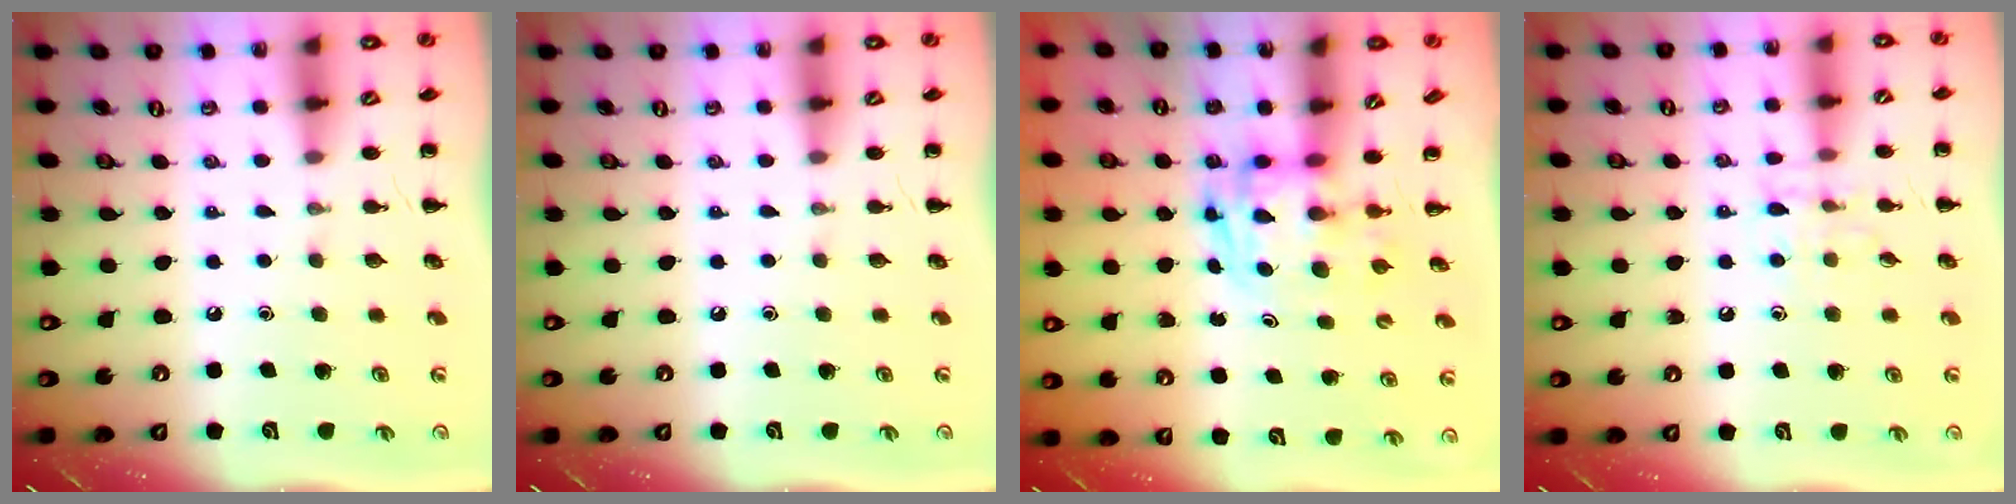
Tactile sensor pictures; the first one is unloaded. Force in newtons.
{"total": 0.0}
{"total": 2.9, "press": 2.8, "slide": 0.5}
{"total": 6.9, "press": 6.7, "slide": 1.4}